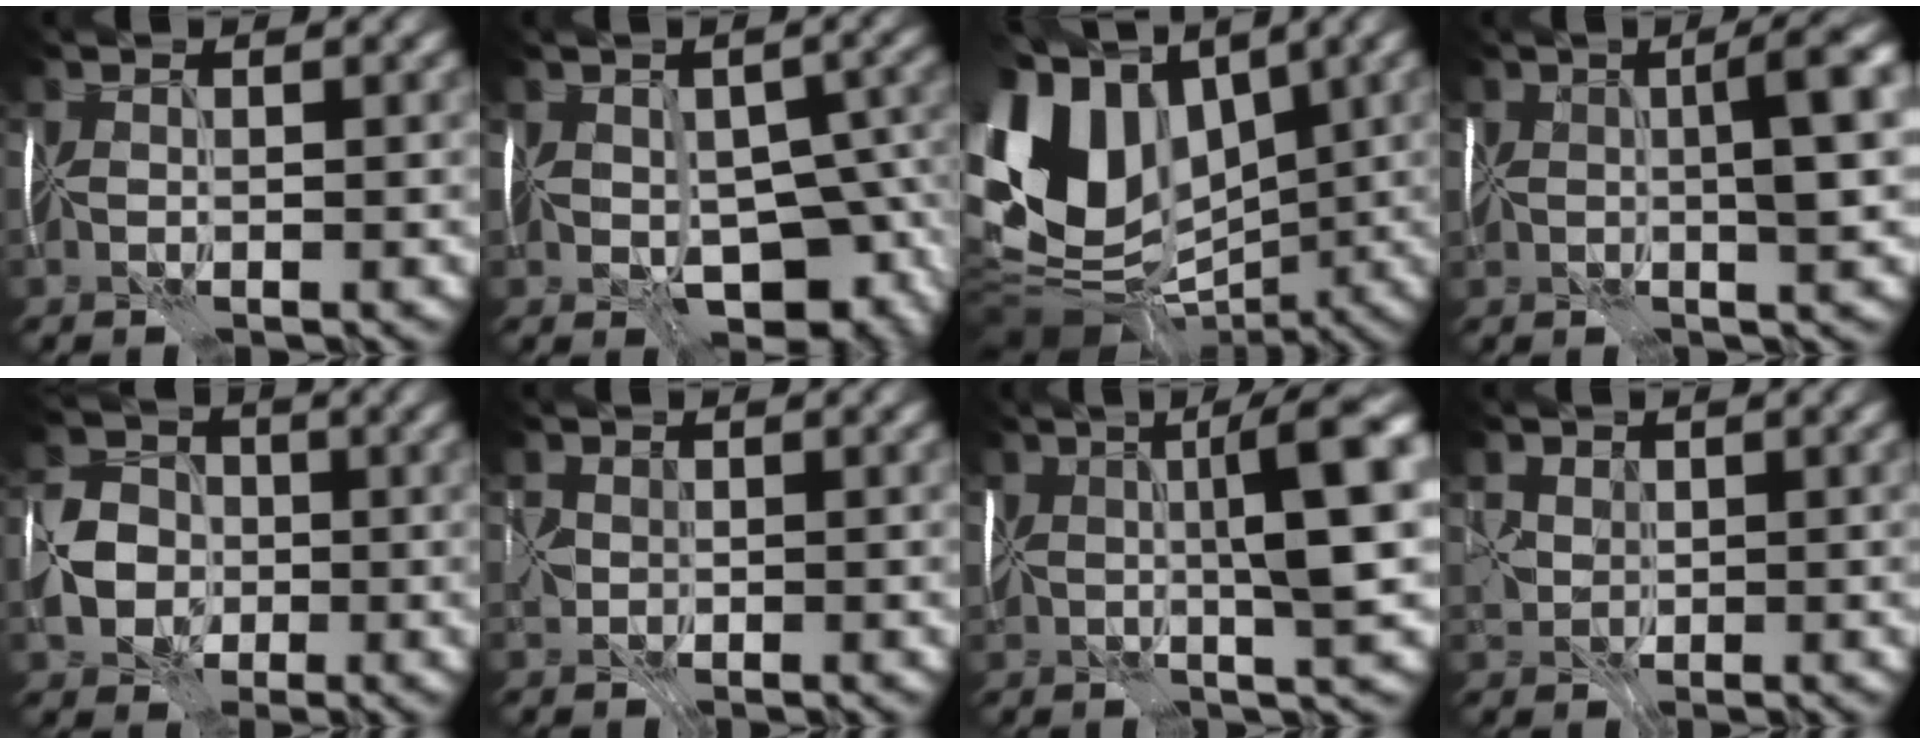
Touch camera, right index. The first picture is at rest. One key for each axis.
{"total": 9.2, "fx": -3.5, "fy": 5.2, "fz": 6.7, "tx": -0.099, "ty": -0.015, "tz": -0.037}
{"total": 13.0, "fx": 1.1, "fy": 9.6, "fz": 8.6, "tx": -0.194, "ty": 0.017, "tz": 0.008}
{"total": 5.4, "fx": 0.3, "fy": 1.2, "fz": 5.3, "tx": -0.072, "ty": 0.016, "tz": 0.009}
{"total": 5.2, "fx": -1.6, "fy": 4.5, "fz": 2.1, "tx": -0.051, "ty": 0.006, "tz": -0.035}
{"total": 1.0, "fx": -0.3, "fy": 1.0, "fz": 0.2, "tx": -0.014, "ty": 0.005, "tz": 0.002}
{"total": 8.3, "fx": 1.1, "fy": 1.5, "fz": 8.1, "tx": -0.121, "ty": 0.019, "tz": 0.021}
{"total": 1.7, "fx": 0.3, "fy": 1.7, "fz": 0.4, "tx": -0.021, "ty": 0.002, "tz": 0.012}